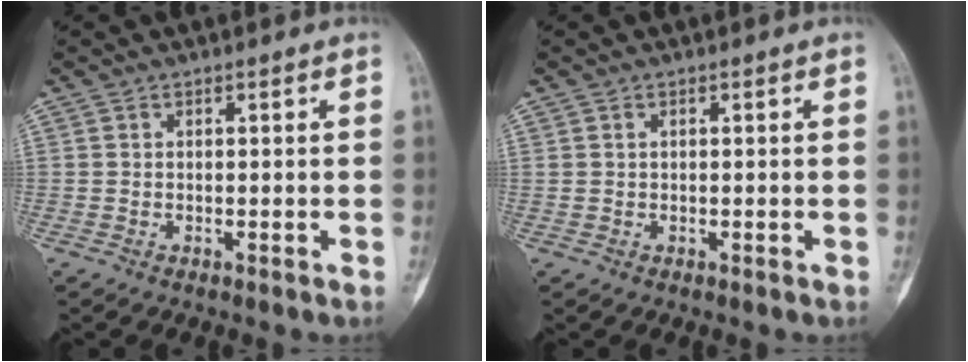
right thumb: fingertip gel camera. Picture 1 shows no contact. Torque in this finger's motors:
{"motor_torque": [0.30, -0.36, 0.16, 0.29, -0.01]}